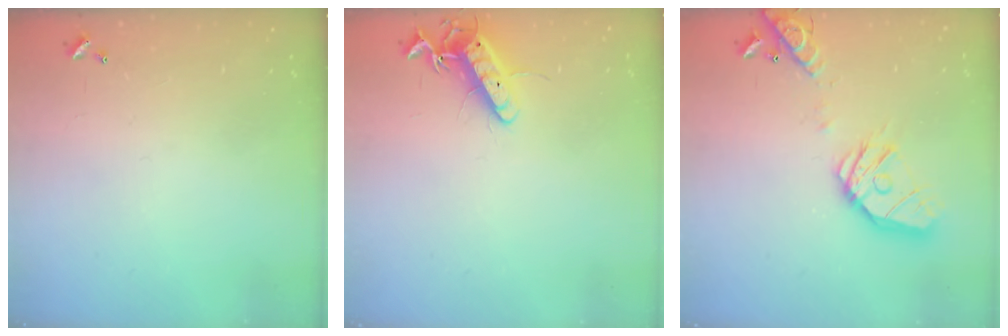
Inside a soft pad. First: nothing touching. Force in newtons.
{"total": 12.2, "press": 12.2, "slide": 0.9}
{"total": 19.5, "press": 19.4, "slide": 2.7}